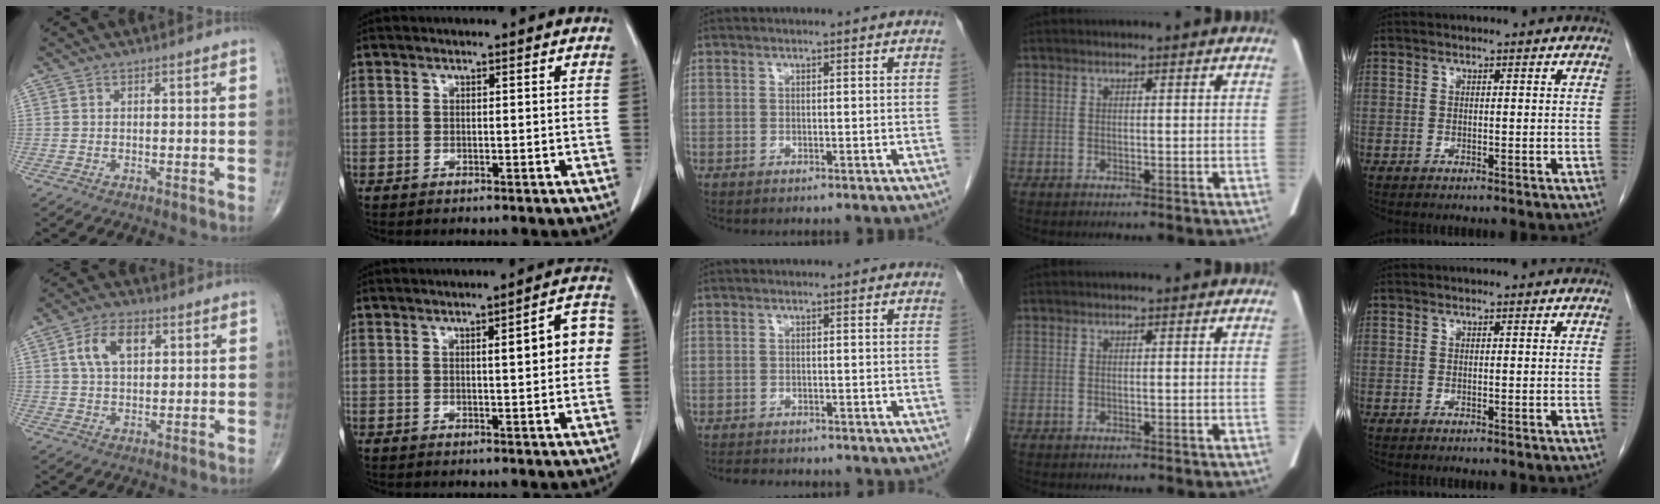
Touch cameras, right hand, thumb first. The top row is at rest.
{"thumb": {"total": 8.4, "force": [2.7, 4.9, 6.2], "torque": [-0.103, 0.003, 0.047]}, "index": {"total": 6.9, "force": [0.9, 1.4, 6.7], "torque": [-0.083, 0.019, 0.009]}, "middle": {"total": 5.7, "force": [-5.0, 1.8, 2.1], "torque": [-0.036, -0.006, -0.064]}}